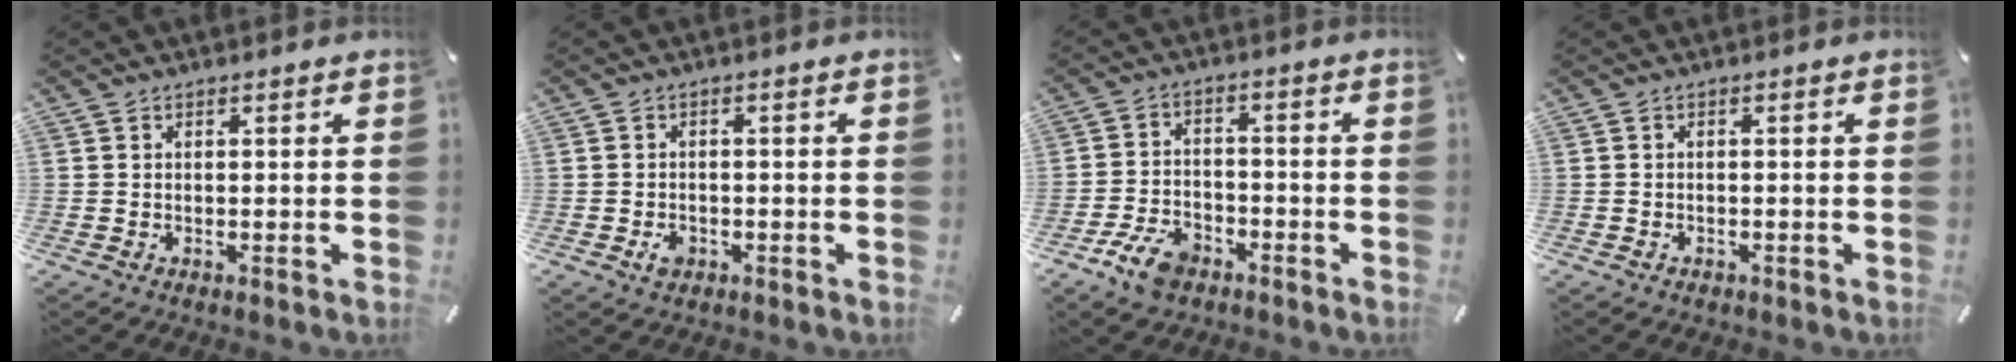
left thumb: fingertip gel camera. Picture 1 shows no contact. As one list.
[{"total": 2.8, "force": [-1.2, 2.1, 1.4], "torque": [-0.026, 0.006, -0.020]}, {"total": 8.2, "force": [-5.0, 4.9, 4.2], "torque": [-0.090, 0.023, -0.094]}, {"total": 0.9, "force": [-0.6, 0.7, 0.3], "torque": [-0.005, 0.002, -0.014]}]